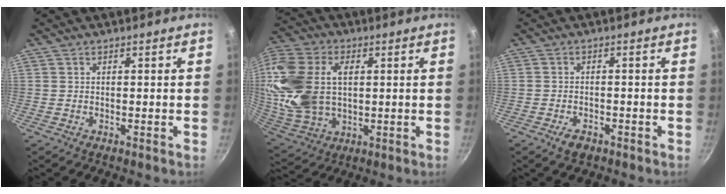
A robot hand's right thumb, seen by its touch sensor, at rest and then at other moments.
{"total": 21.9, "force": [3.5, 14.8, 15.8], "torque": [-0.341, 0.005, 0.072]}
{"total": 3.1, "force": [-1.9, 1.8, 1.8], "torque": [-0.031, 0.013, -0.031]}